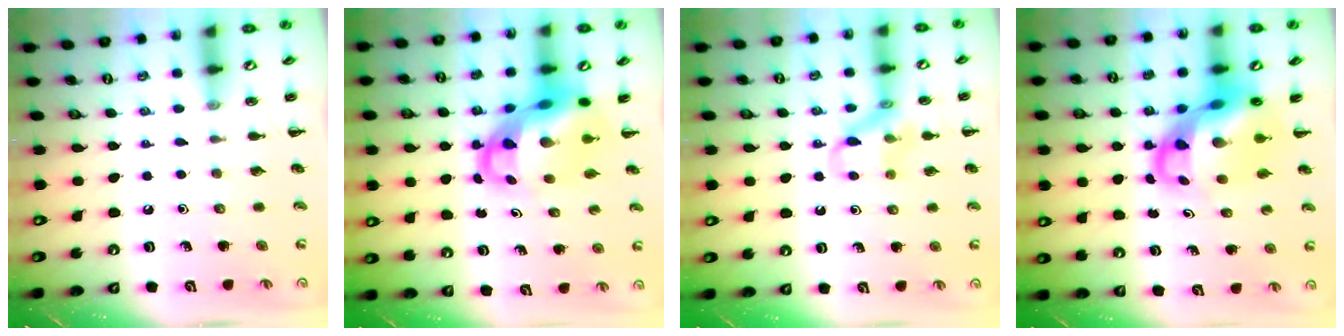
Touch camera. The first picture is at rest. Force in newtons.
{"total": 9.3, "press": 9.0, "slide": 2.4}
{"total": 11.0, "press": 10.9, "slide": 1.3}
{"total": 8.7, "press": 8.3, "slide": 2.5}